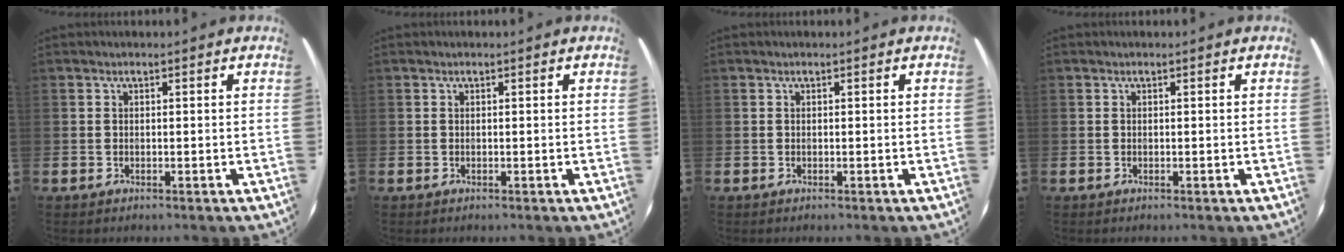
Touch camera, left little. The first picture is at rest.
{"total": 0.0}
{"total": 0.0}
{"total": 0.0}